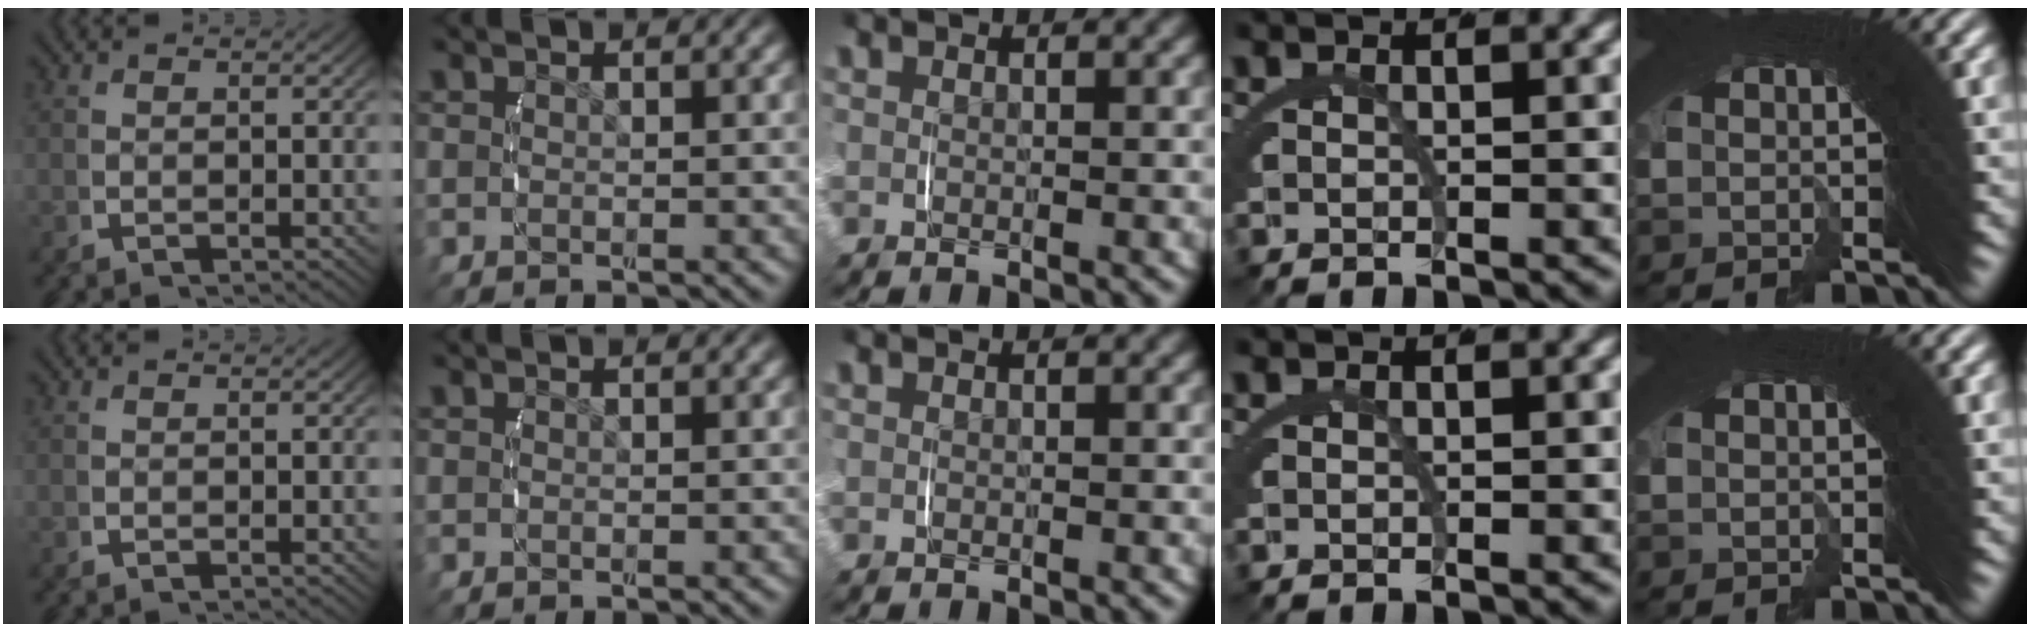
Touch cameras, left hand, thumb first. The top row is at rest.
{}